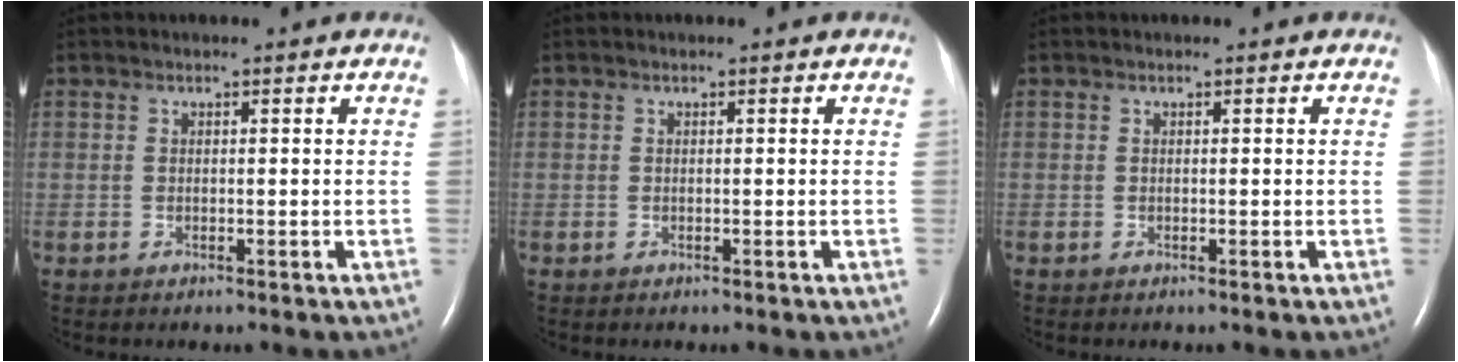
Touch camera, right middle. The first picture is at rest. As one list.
[{"total": 0.0}, {"total": 0.0}]